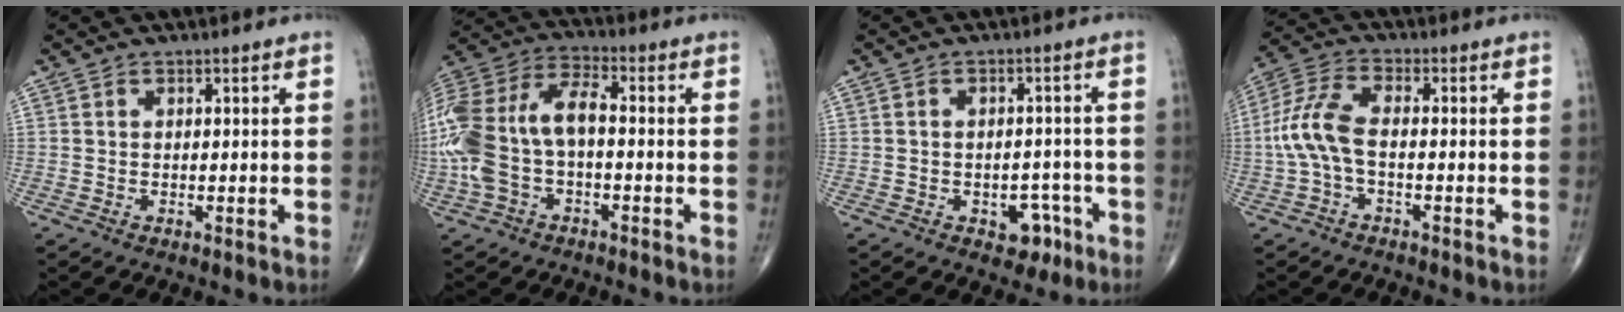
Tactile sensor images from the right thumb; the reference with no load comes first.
{"total": 18.0, "force": [-2.0, 9.7, 15.0], "torque": [-0.346, 0.039, -0.039]}
{"total": 5.2, "force": [-2.5, 3.6, 2.8], "torque": [-0.011, 0.022, -0.028]}
{"total": 8.1, "force": [-1.3, 3.5, 7.2], "torque": [-0.173, 0.026, -0.034]}